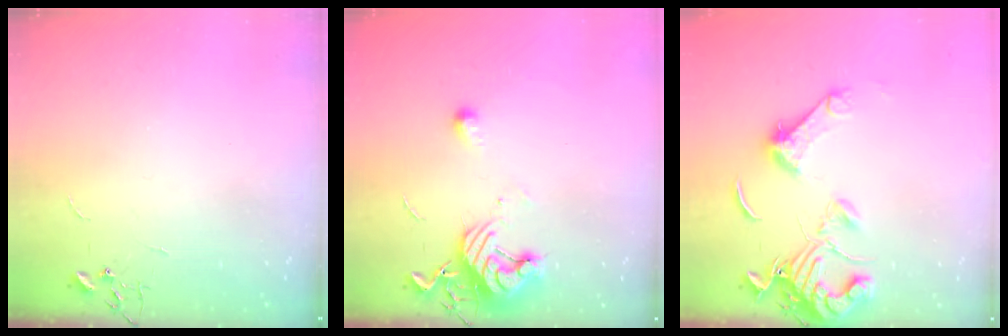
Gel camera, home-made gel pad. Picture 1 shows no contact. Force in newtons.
{"total": 11.6, "press": 11.6, "slide": 0.7}
{"total": 14.8, "press": 14.7, "slide": 1.8}